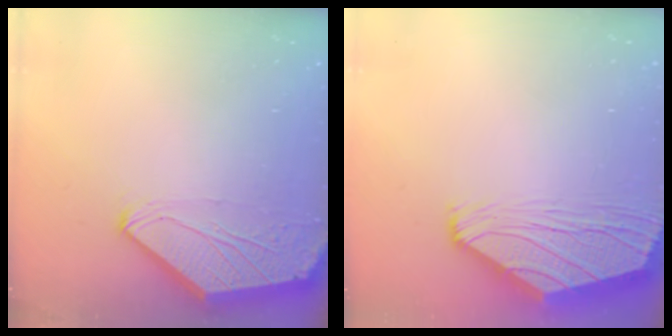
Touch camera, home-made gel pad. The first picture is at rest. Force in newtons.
{"total": 2.0, "press": 1.7, "slide": 0.9}